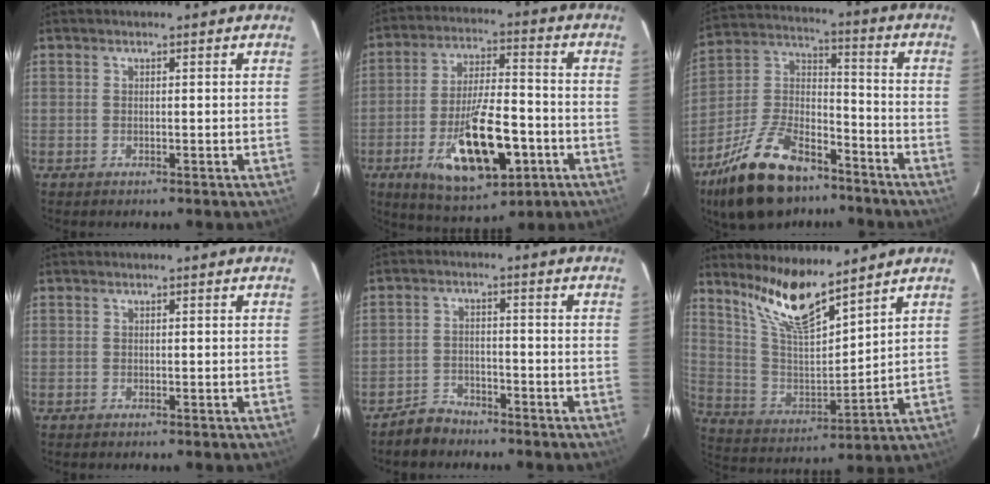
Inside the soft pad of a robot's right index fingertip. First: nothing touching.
{"total": 17.7, "force": [-6.7, 6.7, 15.0], "torque": [-0.284, -0.012, -0.097]}
{"total": 20.5, "force": [-13.4, 10.0, 11.9], "torque": [-0.242, 0.016, -0.229]}
{"total": 0.0}
{"total": 4.5, "force": [-3.8, 2.3, 0.2], "torque": [-0.018, 0.013, -0.069]}
{"total": 13.3, "force": [10.6, 2.4, 7.8], "torque": [-0.149, -0.011, 0.211]}